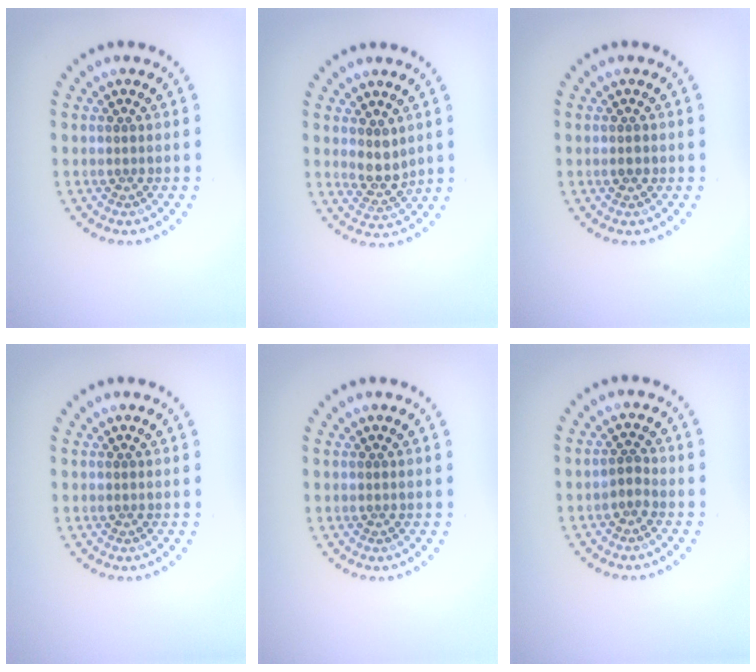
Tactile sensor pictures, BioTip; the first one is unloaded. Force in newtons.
{"total": 2.4, "press": 2.1, "slide": 1.2}
{"total": 1.0, "press": 1.0, "slide": 0.0}
{"total": 0.0}
{"total": 0.0}
{"total": 1.0, "press": 0.8, "slide": 0.6}